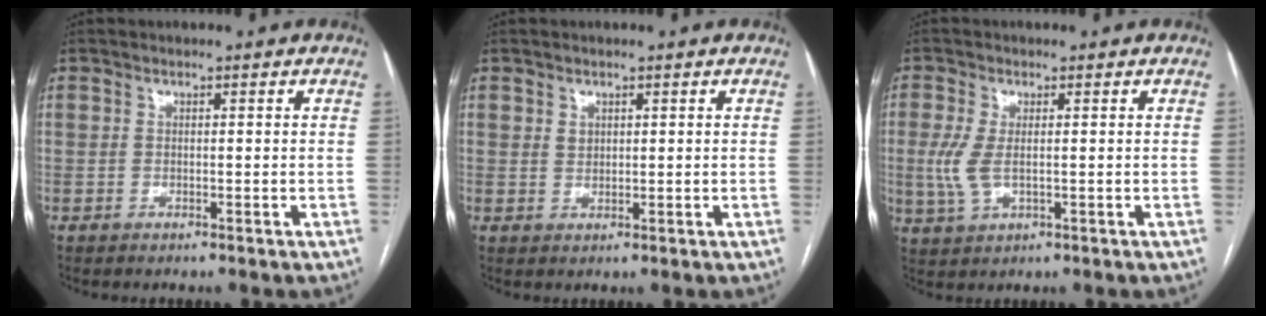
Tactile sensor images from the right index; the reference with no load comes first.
{"total": 1.3, "force": [0.6, 0.9, 0.5], "torque": [-0.006, -0.002, 0.012]}
{"total": 4.6, "force": [-0.2, 2.0, 4.1], "torque": [-0.108, -0.009, 0.001]}